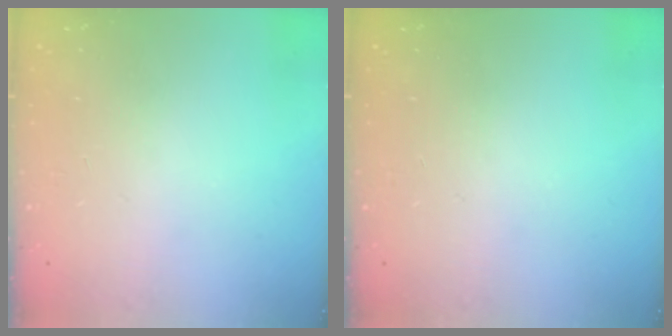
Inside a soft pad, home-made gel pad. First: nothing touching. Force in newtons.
{"total": 0.0}